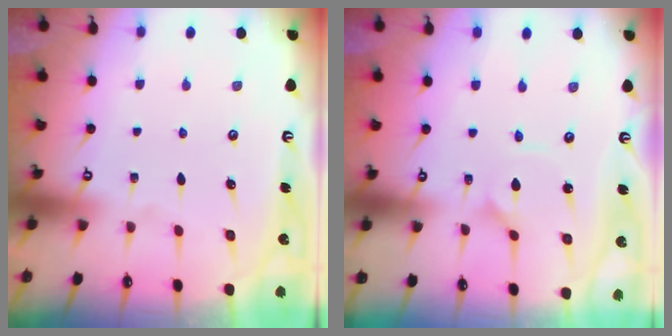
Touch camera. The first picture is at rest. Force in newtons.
{"total": 1.3, "press": 1.3, "slide": 0.1}